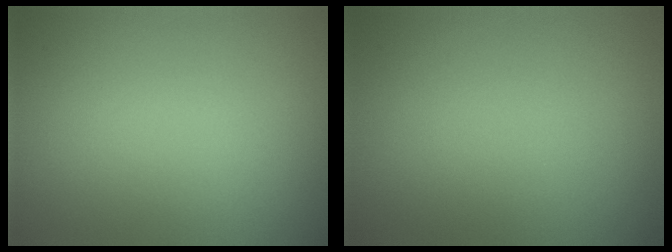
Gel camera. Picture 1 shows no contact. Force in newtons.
{"total": 0.0}